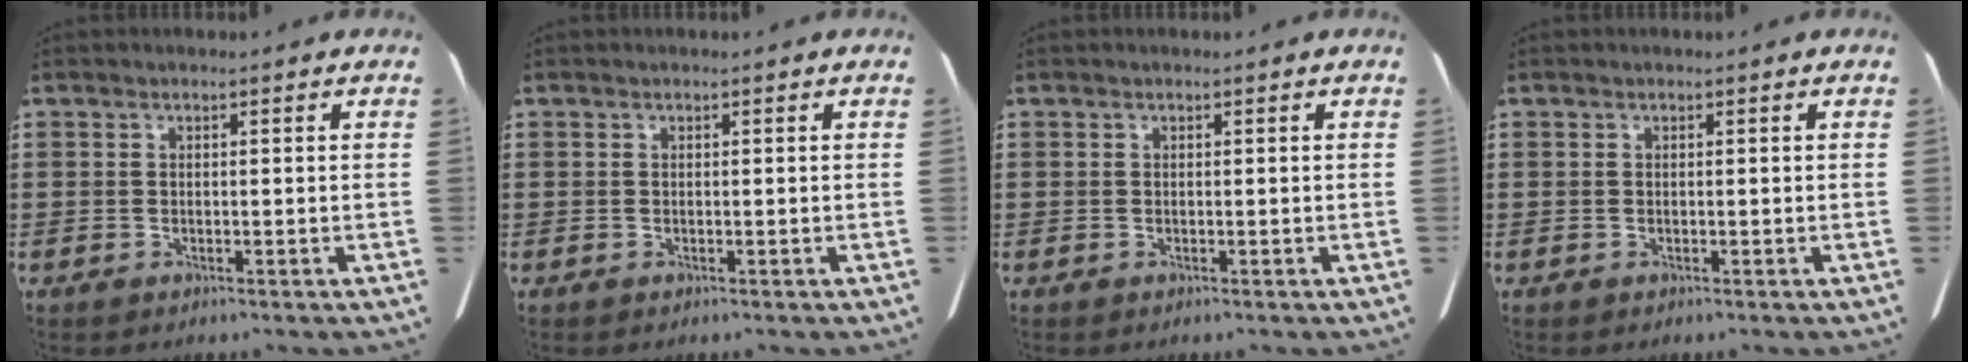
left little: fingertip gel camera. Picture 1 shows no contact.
{"total": 0.0}
{"total": 0.0}
{"total": 0.0}